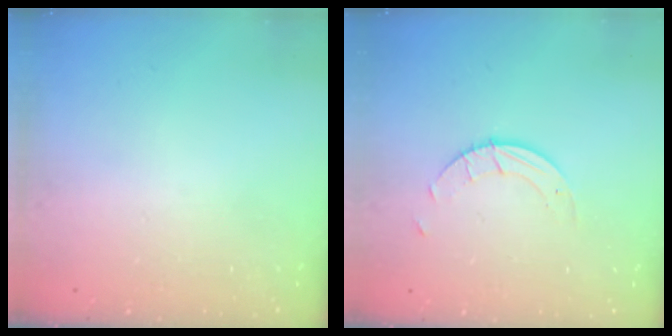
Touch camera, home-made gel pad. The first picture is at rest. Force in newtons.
{"total": 2.6, "press": 2.6, "slide": 0.3}